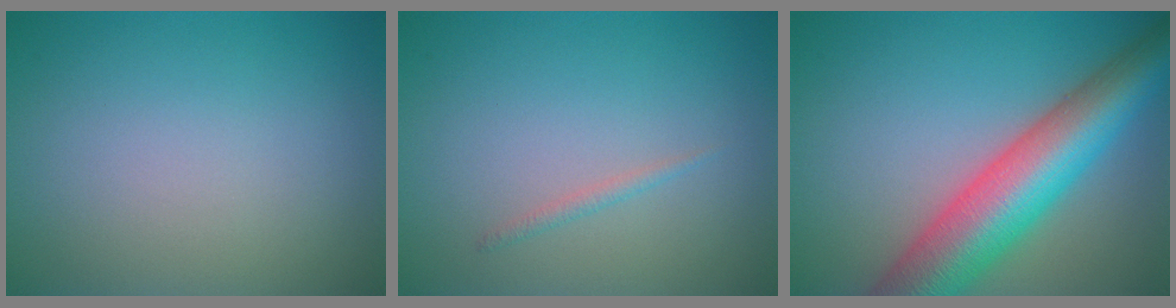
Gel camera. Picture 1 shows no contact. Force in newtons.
{"total": 0.7, "press": 0.7, "slide": 0.1}
{"total": 10.5, "press": 10.5, "slide": 0.5}